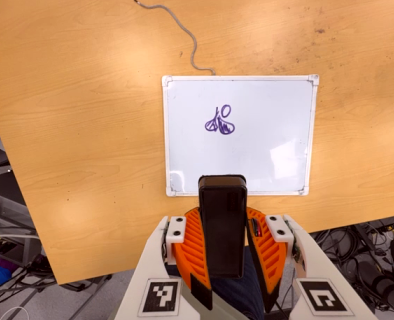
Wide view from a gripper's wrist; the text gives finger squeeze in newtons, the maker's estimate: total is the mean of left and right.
{"total": 10.1, "left": 8.2, "right": 12.0}